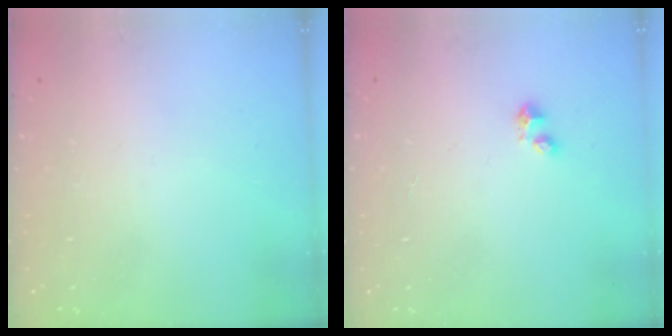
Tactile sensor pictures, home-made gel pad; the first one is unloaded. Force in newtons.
{"total": 2.8, "press": 2.8, "slide": 0.4}